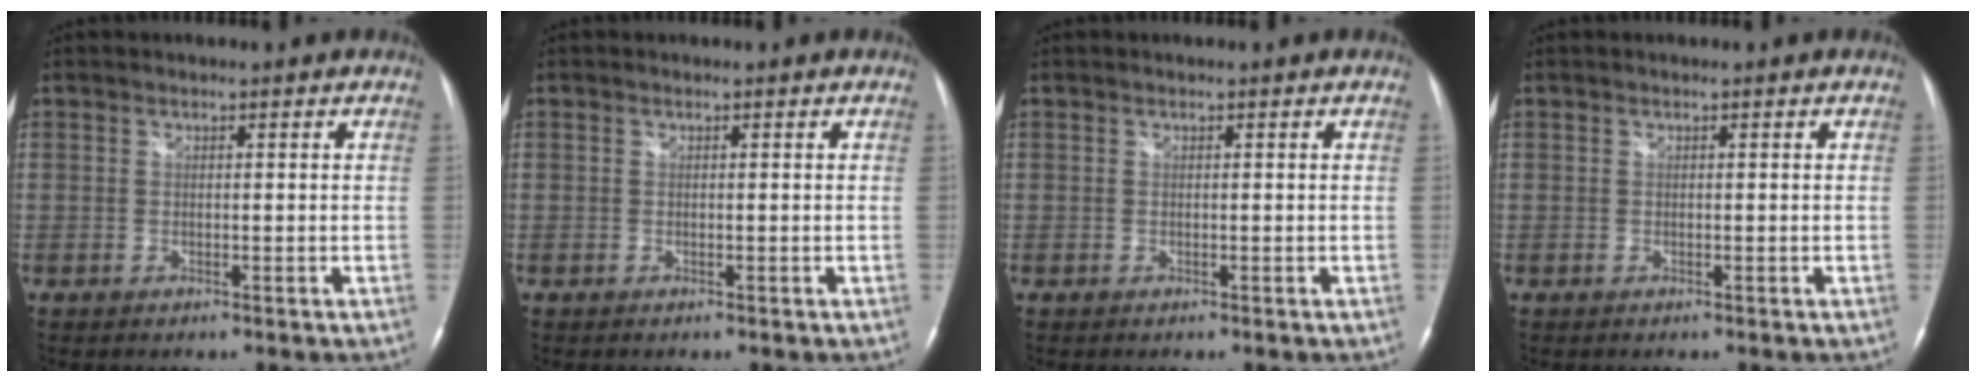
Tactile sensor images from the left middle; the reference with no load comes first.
{"total": 0.0}
{"total": 0.0}
{"total": 0.0}